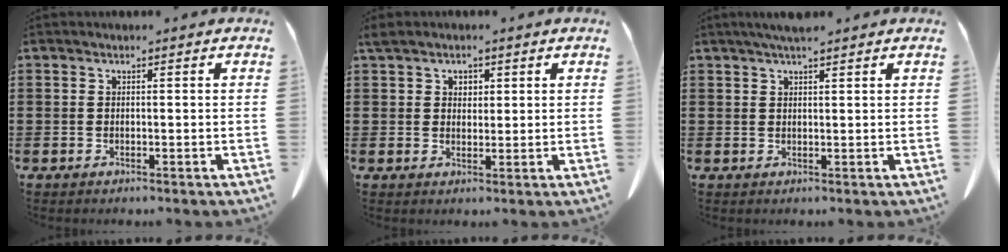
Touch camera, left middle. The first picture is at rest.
{"total": 2.6, "force": [1.7, 1.7, 0.9], "torque": [-0.018, 0.005, 0.030]}
{"total": 2.7, "force": [2.1, 0.3, 1.7], "torque": [-0.037, 0.002, 0.040]}